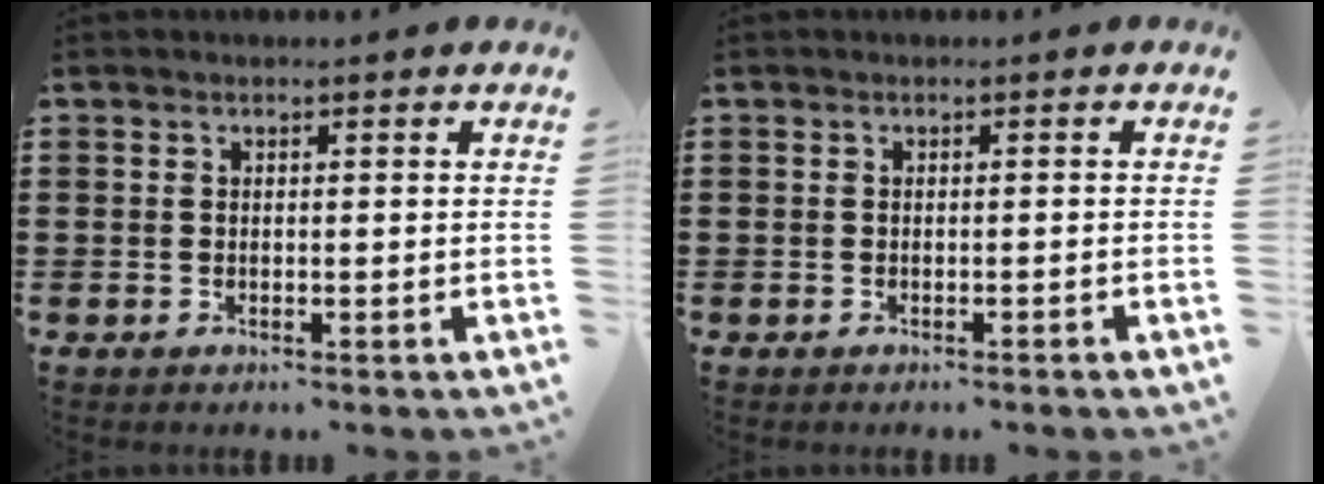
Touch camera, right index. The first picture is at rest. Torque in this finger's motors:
{"motor_torque": [0.81, -0.31, 0.08, 0.03]}